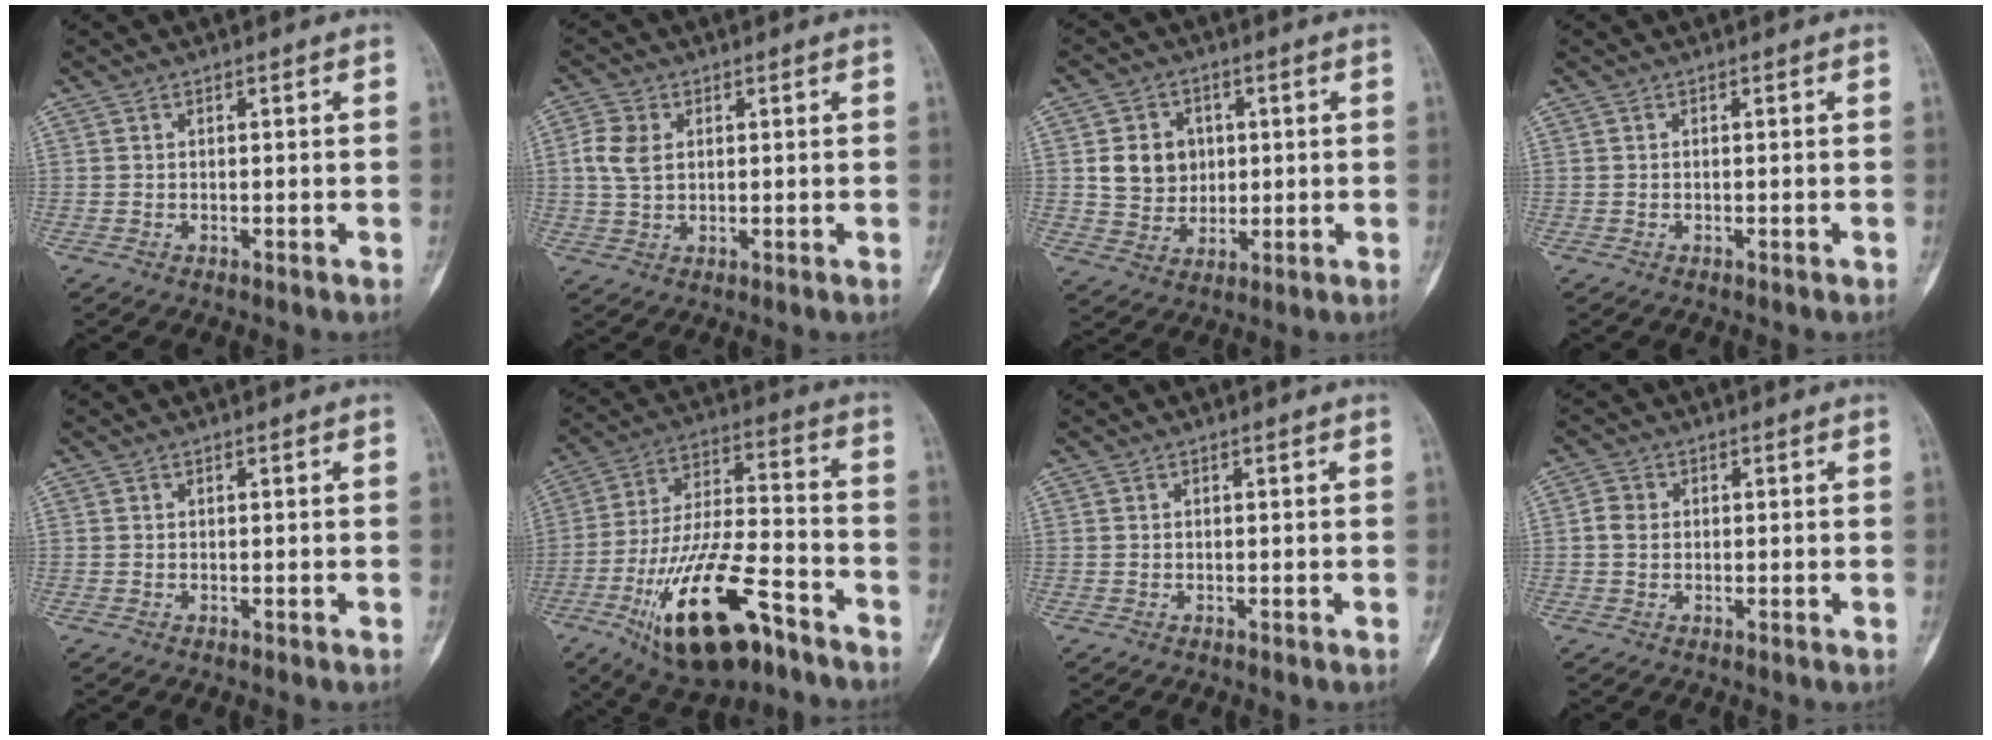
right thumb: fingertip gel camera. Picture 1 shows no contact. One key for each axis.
{"total": 5.5, "fx": 1.2, "fy": 3.8, "fz": 3.8, "tx": -0.080, "ty": 0.004, "tz": 0.023}
{"total": 8.6, "fx": 1.5, "fy": 7.6, "fz": 3.9, "tx": -0.028, "ty": -0.005, "tz": 0.031}
{"total": 0.0}
{"total": 0.0}
{"total": 22.0, "fx": -11.5, "fy": 8.5, "fz": 16.8, "tx": -0.319, "ty": 0.060, "tz": -0.192}
{"total": 0.0}
{"total": 2.6, "fx": 0.2, "fy": 2.2, "fz": 1.4, "tx": -0.023, "ty": 0.005, "tz": 0.000}